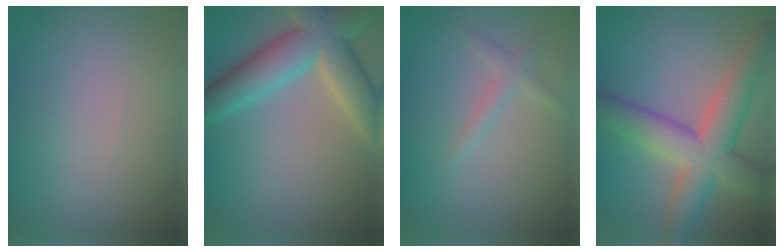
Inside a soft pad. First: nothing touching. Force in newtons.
{"total": 8.6, "press": 8.6, "slide": 0.8}
{"total": 1.3, "press": 1.3, "slide": 0.0}
{"total": 7.8, "press": 7.8, "slide": 0.3}